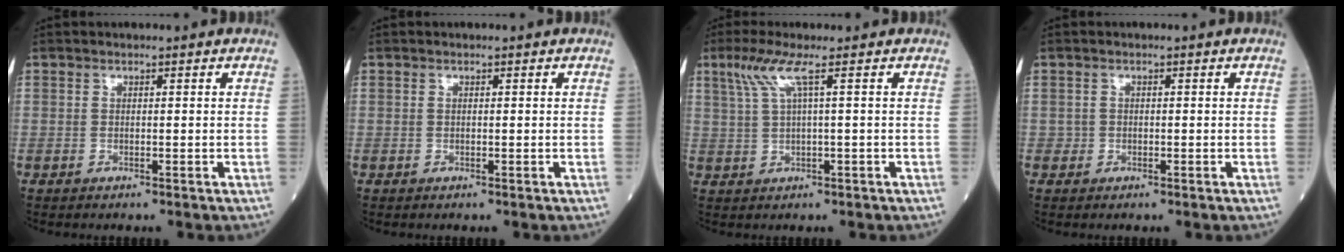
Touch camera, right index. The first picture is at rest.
{"total": 0.0}
{"total": 4.1, "force": [1.9, -0.6, 3.6], "torque": [-0.087, 0.013, 0.044]}
{"total": 0.6, "force": [-0.2, 0.6, 0.0], "torque": [0.002, 0.004, -0.004]}